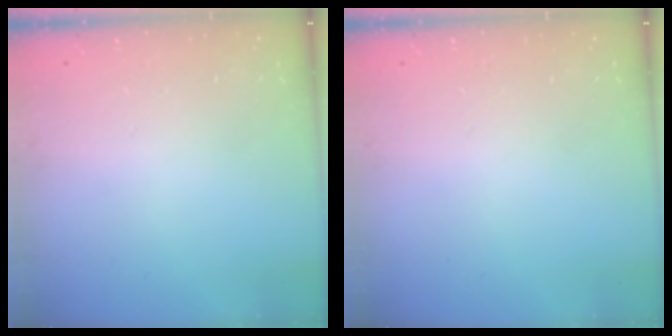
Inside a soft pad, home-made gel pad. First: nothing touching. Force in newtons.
{"total": 0.0}